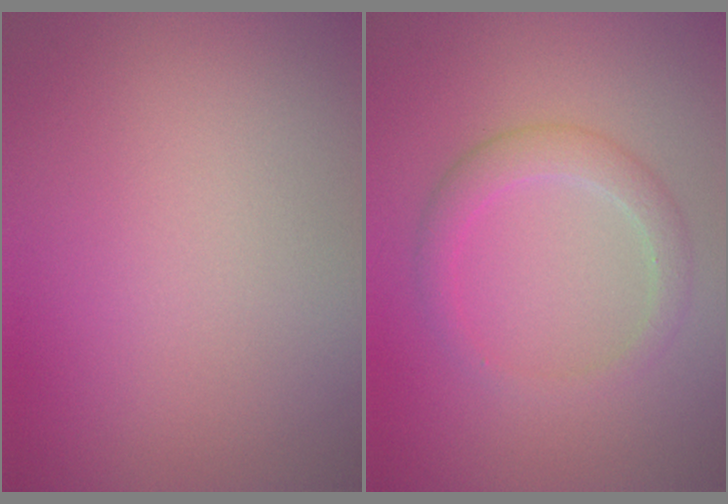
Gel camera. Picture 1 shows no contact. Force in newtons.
{"total": 2.6, "press": 2.6, "slide": 0.2}